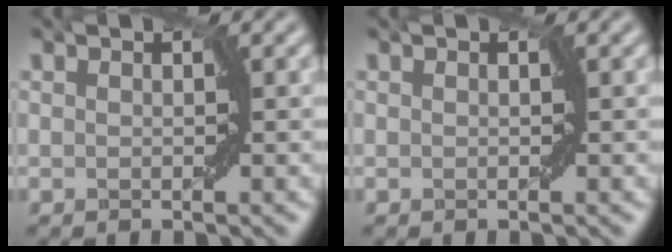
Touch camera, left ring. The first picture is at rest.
{"total": 0.0}